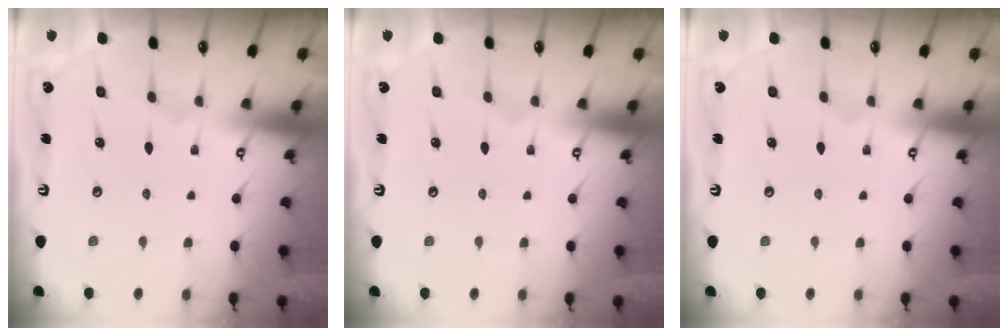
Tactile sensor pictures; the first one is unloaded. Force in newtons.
{"total": 0.0}
{"total": 0.0}